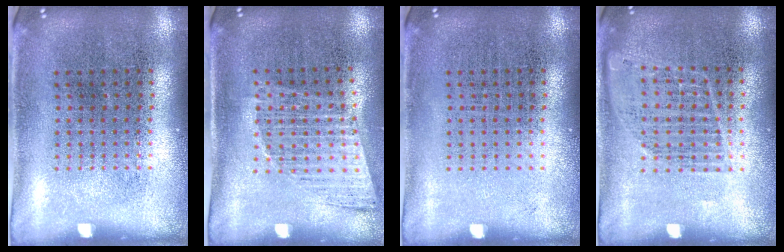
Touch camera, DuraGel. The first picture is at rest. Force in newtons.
{"total": 1.2, "press": 1.0, "slide": 0.6}
{"total": 0.0}
{"total": 1.0, "press": 1.0, "slide": 0.3}